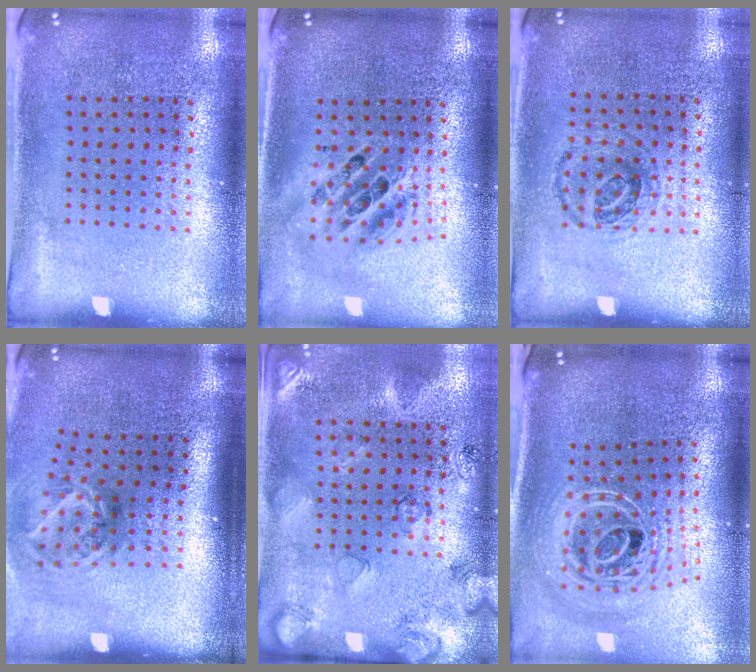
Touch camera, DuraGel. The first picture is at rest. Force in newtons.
{"total": 1.9, "press": 1.5, "slide": 1.1}
{"total": 0.9, "press": 0.8, "slide": 0.4}
{"total": 1.9, "press": 1.2, "slide": 1.5}
{"total": 2.6, "press": 1.7, "slide": 2.0}
{"total": 2.8, "press": 2.0, "slide": 1.9}